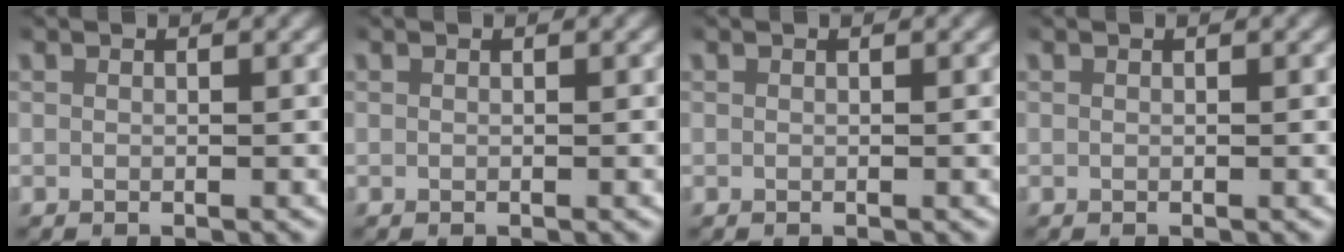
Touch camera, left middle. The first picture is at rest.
{"total": 0.0}
{"total": 0.0}
{"total": 0.0}